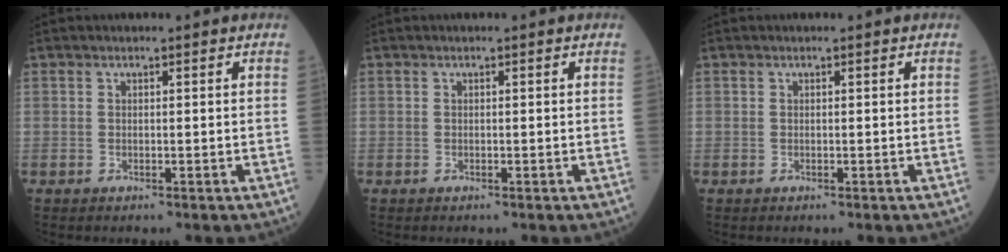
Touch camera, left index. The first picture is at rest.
{"total": 0.0}
{"total": 0.0}